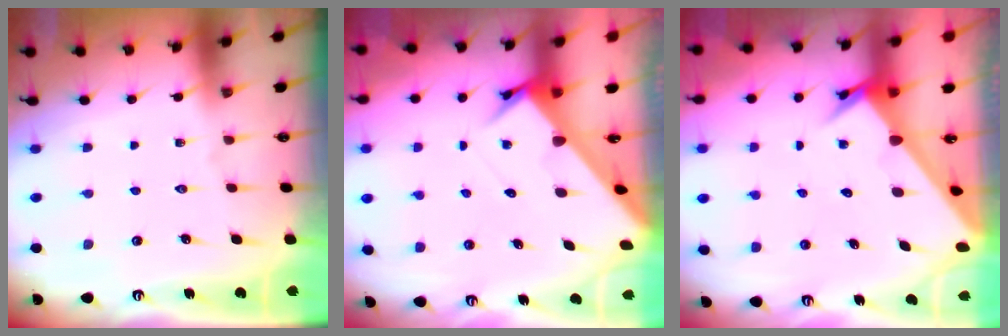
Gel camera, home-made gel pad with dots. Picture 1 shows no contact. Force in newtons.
{"total": 3.3, "press": 3.3, "slide": 0.3}
{"total": 3.1, "press": 3.1, "slide": 0.3}